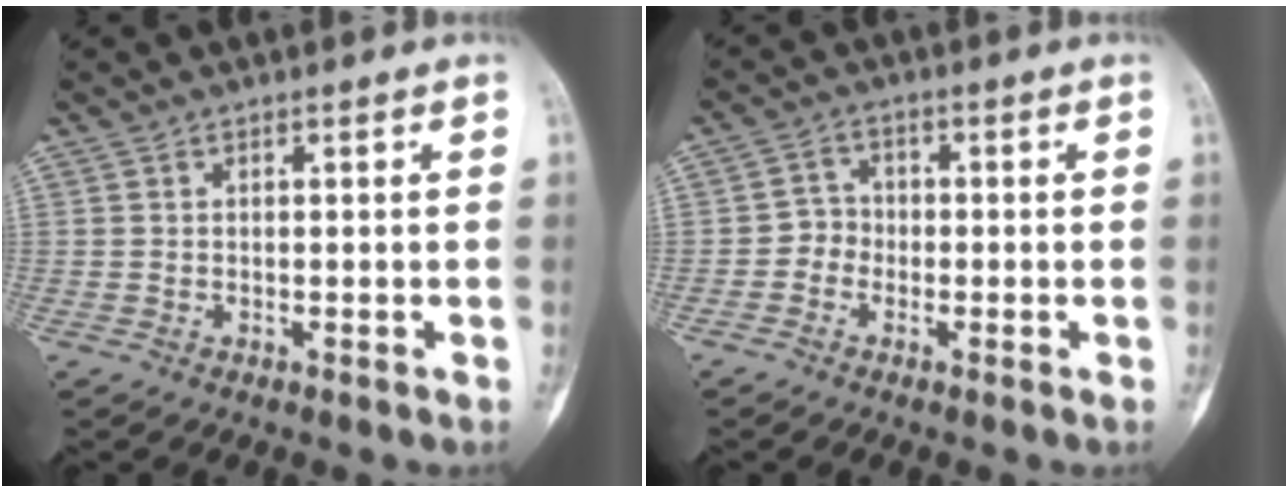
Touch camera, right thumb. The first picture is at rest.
{"total": 3.4, "force": [-1.2, 3.0, 0.9], "torque": [0.006, 0.013, -0.034]}